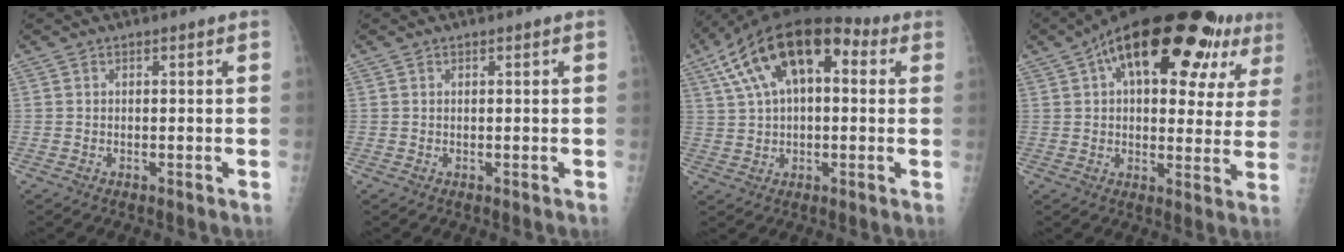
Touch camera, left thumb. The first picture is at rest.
{"total": 0.0}
{"total": 17.5, "force": [5.7, 9.2, 13.8], "torque": [-0.227, 0.029, 0.085]}
{"total": 26.8, "force": [12.9, 11.9, 20.3], "torque": [-0.274, 0.020, 0.184]}